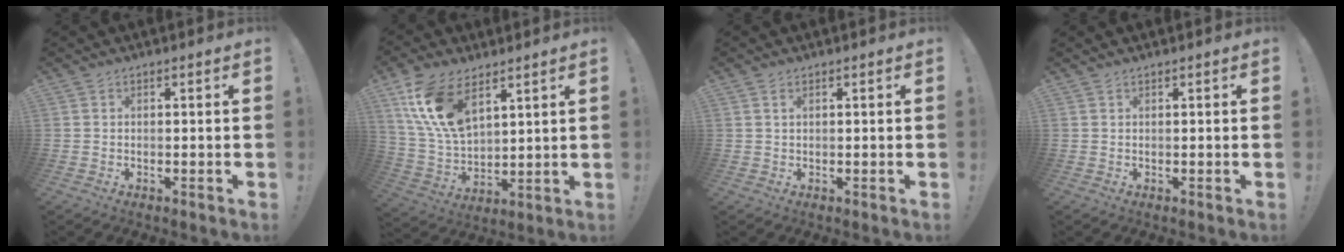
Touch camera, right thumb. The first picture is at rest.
{"total": 15.9, "force": [8.9, 8.5, 10.1], "torque": [-0.213, -0.044, 0.167]}
{"total": 1.0, "force": [0.5, 0.4, 0.8], "torque": [-0.012, 0.000, 0.009]}
{"total": 0.6, "force": [0.4, 0.0, -0.4], "torque": [0.014, -0.001, 0.006]}